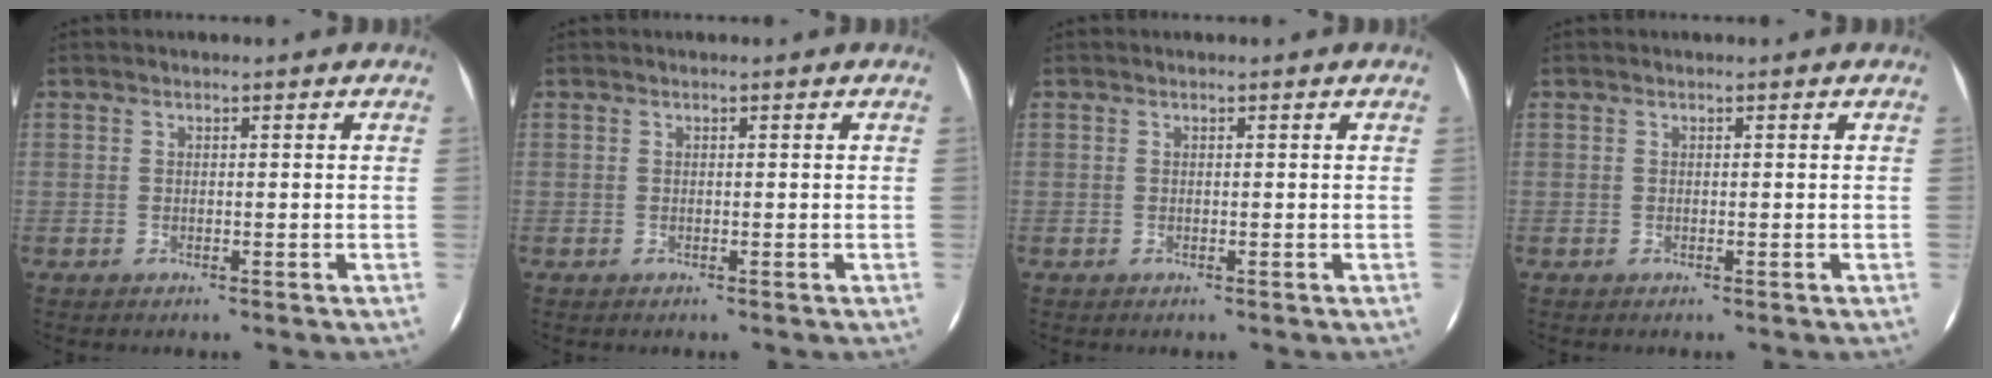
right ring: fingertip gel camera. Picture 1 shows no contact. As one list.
[{"total": 0.0}, {"total": 0.0}, {"total": 0.0}]